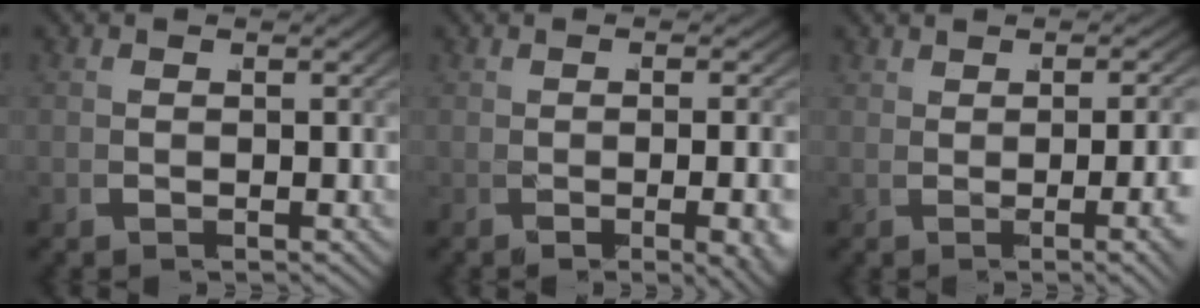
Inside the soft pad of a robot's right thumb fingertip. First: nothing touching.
{"total": 3.5, "force": [-1.2, 1.0, 3.1], "torque": [-0.056, -0.010, -0.016]}
{"total": 2.1, "force": [0.0, 0.1, 2.1], "torque": [-0.030, -0.005, 0.005]}